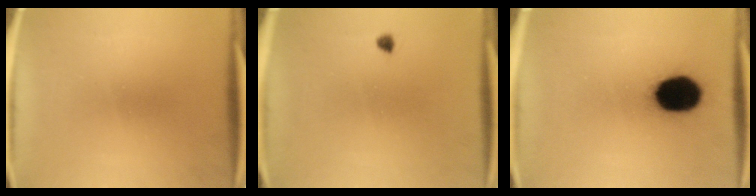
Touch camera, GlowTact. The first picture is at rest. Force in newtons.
{"total": 1.0}
{"total": 16.2}